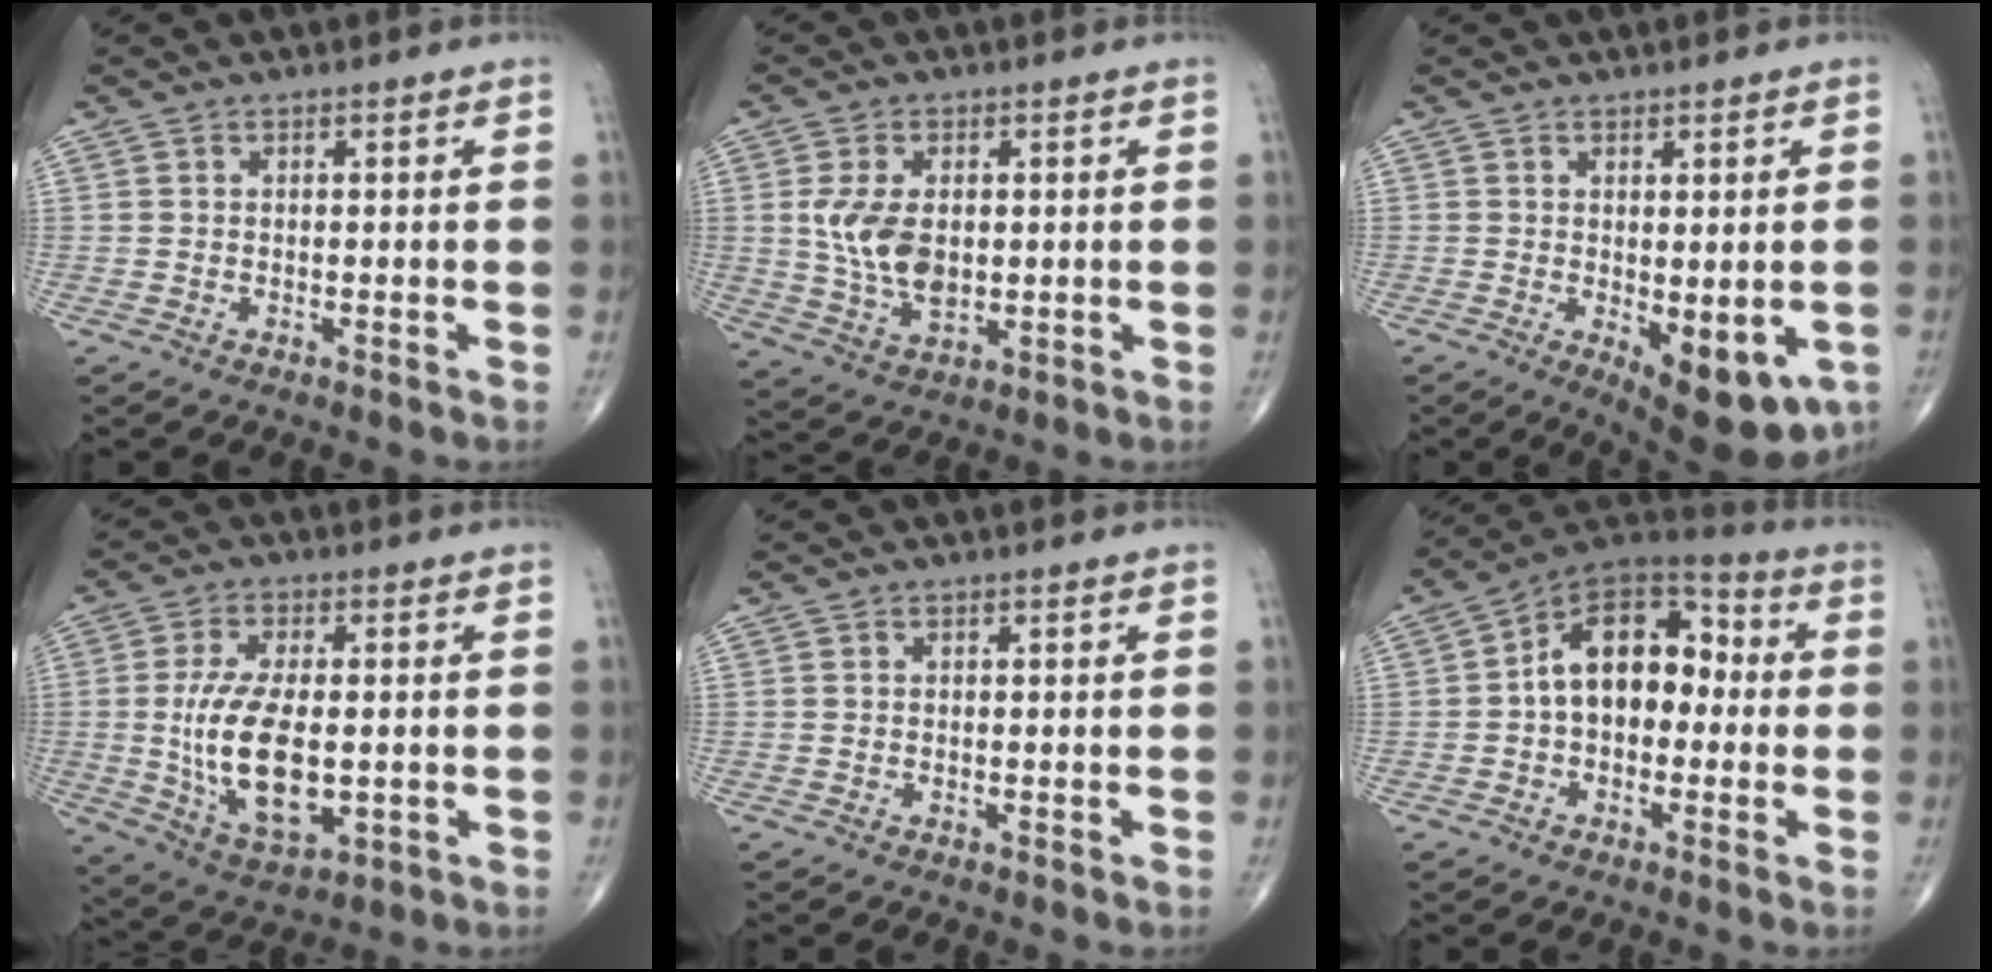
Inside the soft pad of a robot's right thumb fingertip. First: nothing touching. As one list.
[{"total": 9.6, "force": [0.8, 5.7, 7.7], "torque": [-0.144, -0.009, 0.025]}, {"total": 11.0, "force": [-3.5, 4.6, 9.4], "torque": [-0.104, -0.015, -0.035]}, {"total": 14.6, "force": [-1.1, 7.1, 12.7], "torque": [-0.237, -0.013, -0.009]}, {"total": 0.0}, {"total": 14.5, "force": [0.2, 9.5, 11.0], "torque": [-0.131, 0.048, -0.013]}]